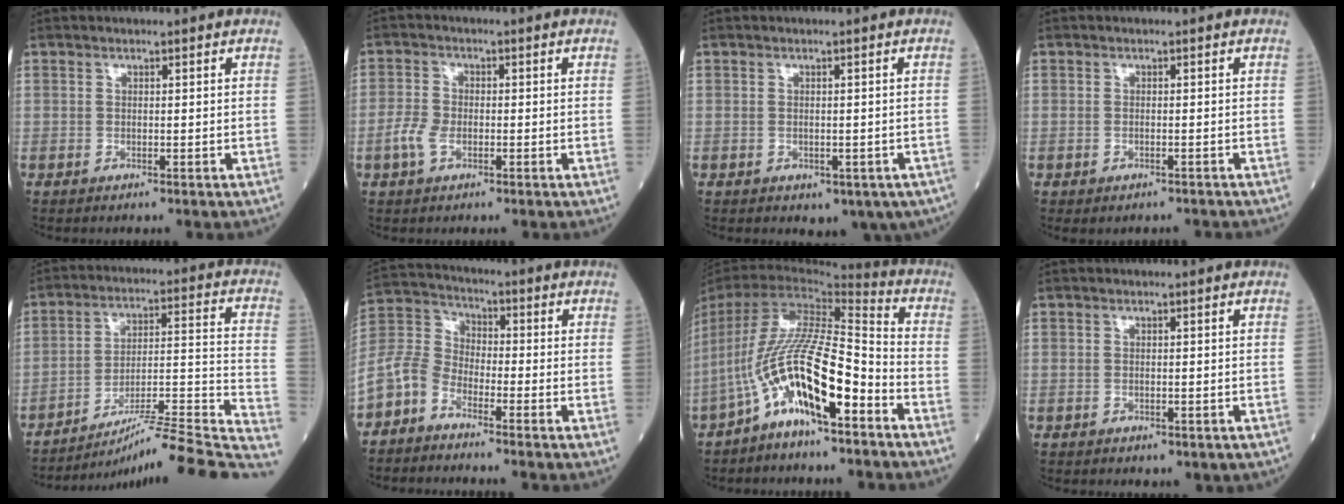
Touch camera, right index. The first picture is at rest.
{"total": 3.6, "force": [-1.4, 2.1, 2.5], "torque": [-0.065, 0.004, -0.032]}
{"total": 6.4, "force": [-3.8, 3.9, 3.5], "torque": [-0.025, 0.011, -0.045]}
{"total": 1.9, "force": [-1.6, 1.1, 0.3], "torque": [-0.003, 0.006, -0.018]}
{"total": 24.3, "force": [-21.0, -0.9, 12.3], "torque": [-0.107, 0.001, -0.301]}
{"total": 8.8, "force": [-6.4, 5.0, 3.5], "torque": [-0.088, 0.022, -0.139]}
{"total": 17.1, "force": [-7.9, 4.0, 14.5], "torque": [-0.293, 0.012, -0.139]}
{"total": 1.5, "force": [-0.7, 1.0, 0.9], "torque": [-0.014, 0.000, -0.001]}